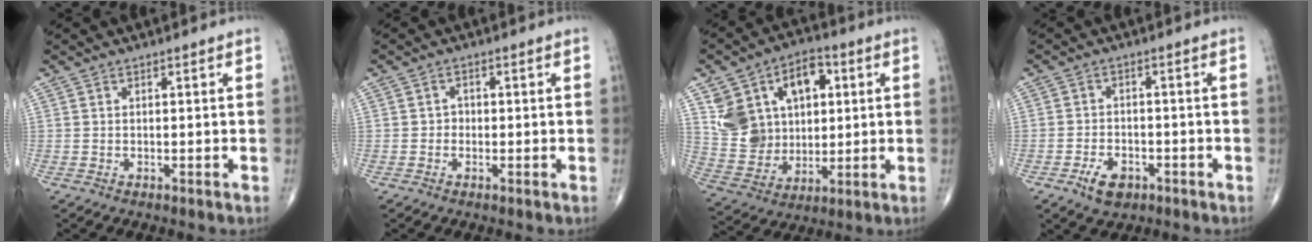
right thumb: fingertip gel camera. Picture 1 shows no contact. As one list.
[{"total": 1.4, "force": [-0.4, 1.2, 0.6], "torque": [0.004, 0.006, -0.011]}, {"total": 17.1, "force": [5.1, 12.7, 10.2], "torque": [-0.133, 0.004, 0.101]}, {"total": 5.1, "force": [-2.7, 3.2, 2.9], "torque": [-0.043, 0.013, -0.044]}]